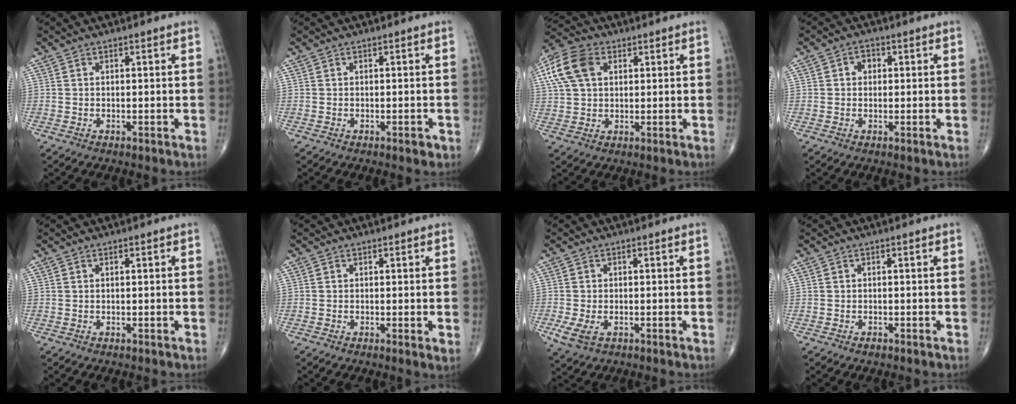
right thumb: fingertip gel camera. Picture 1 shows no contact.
{"total": 1.1, "force": [-0.5, 0.5, 0.8], "torque": [-0.010, -0.001, -0.008]}
{"total": 12.2, "force": [4.1, 8.3, 8.1], "torque": [-0.178, 0.014, 0.074]}
{"total": 2.3, "force": [0.3, 2.0, 1.2], "torque": [-0.006, 0.006, 0.001]}
{"total": 0.0}
{"total": 1.4, "force": [0.0, 0.4, 1.4], "torque": [-0.027, -0.008, -0.005]}
{"total": 4.2, "force": [-1.3, 2.5, 3.1], "torque": [-0.073, -0.005, -0.021]}
{"total": 0.5, "force": [-0.4, 0.3, 0.2], "torque": [-0.004, 0.001, -0.008]}